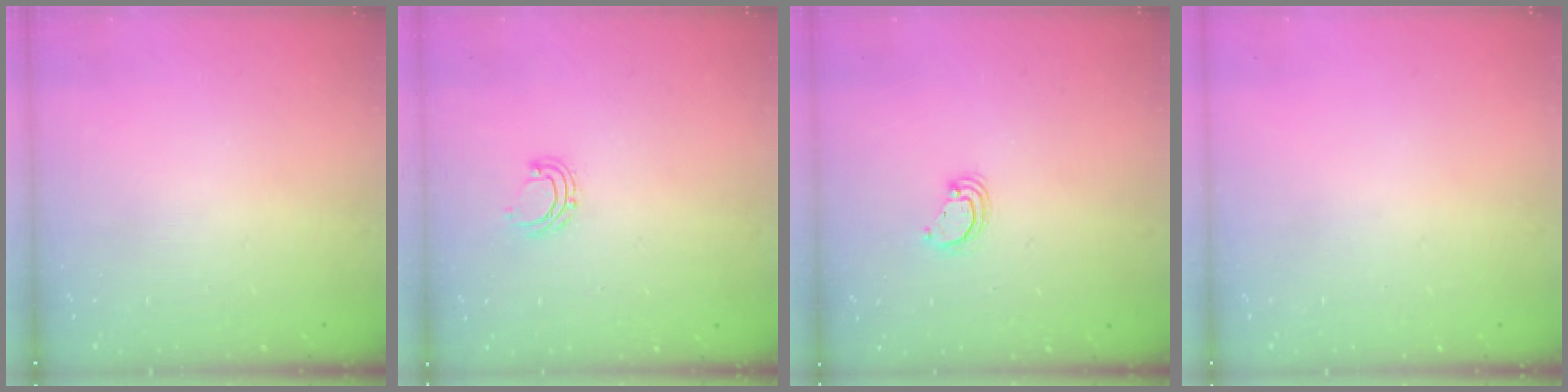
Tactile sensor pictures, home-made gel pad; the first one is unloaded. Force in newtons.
{"total": 5.4, "press": 5.3, "slide": 0.7}
{"total": 3.4, "press": 3.3, "slide": 0.4}
{"total": 0.0}